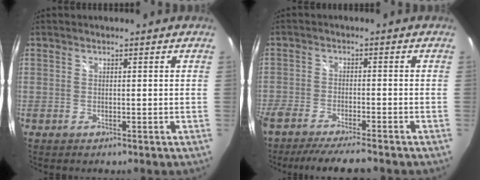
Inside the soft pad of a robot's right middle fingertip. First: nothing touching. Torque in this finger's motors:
{"motor_torque": [1.19, -0.95, 0.40, 0.15]}